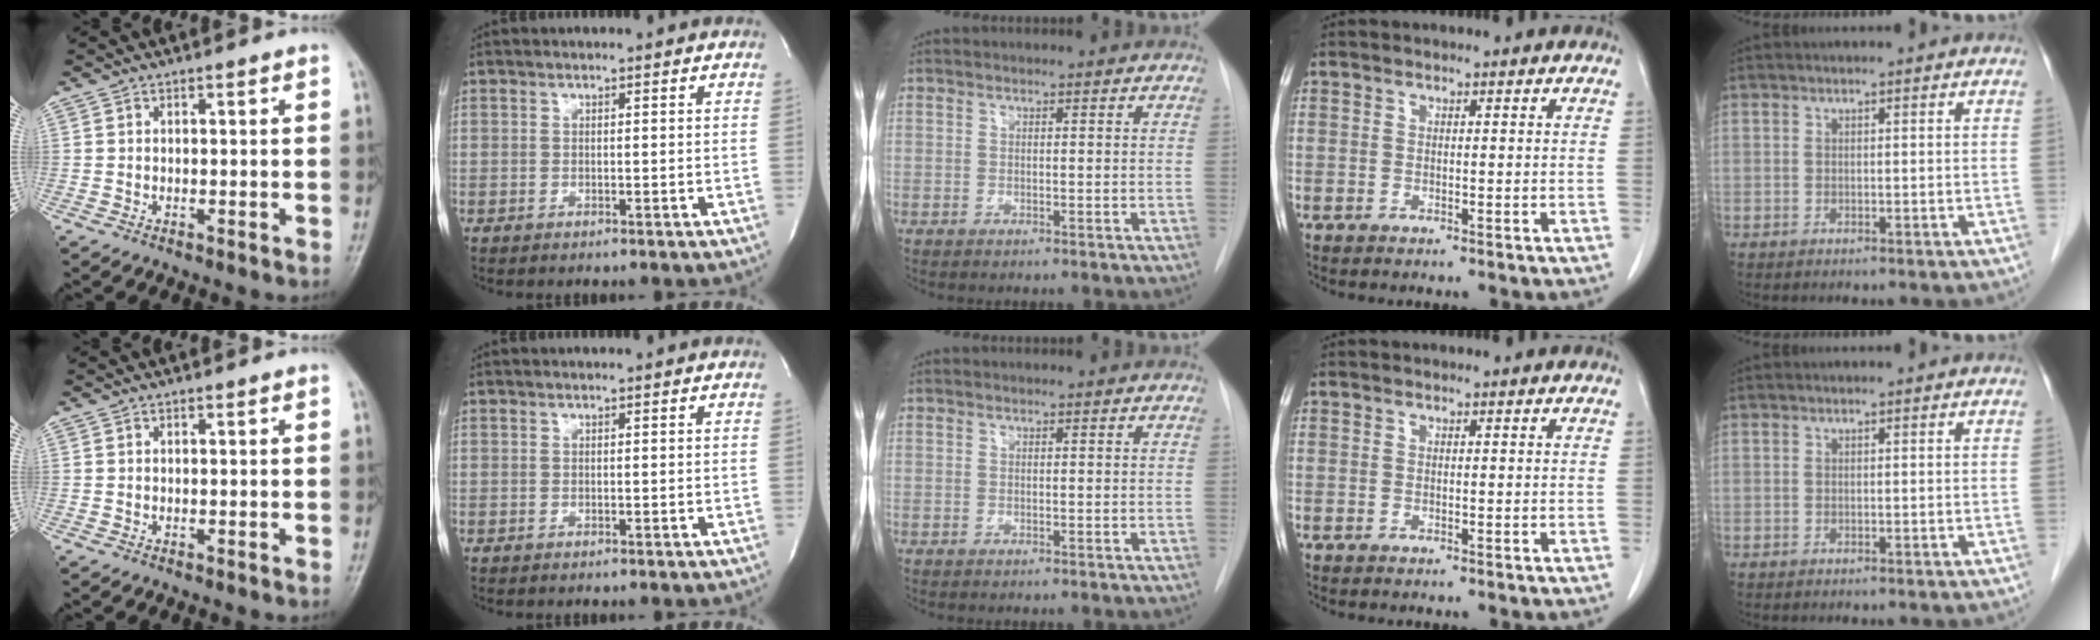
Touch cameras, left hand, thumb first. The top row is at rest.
{}